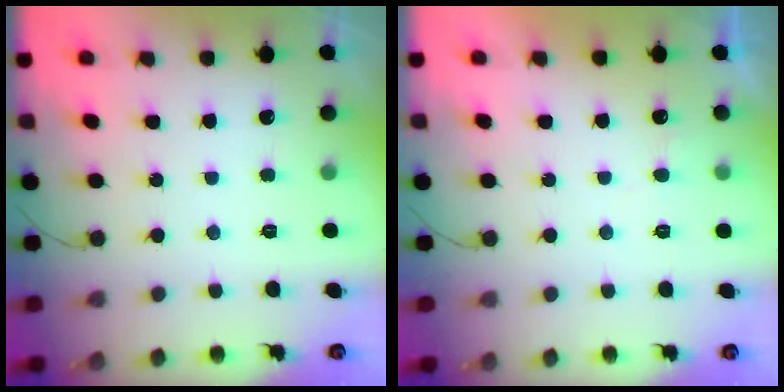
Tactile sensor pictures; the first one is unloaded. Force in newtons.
{"total": 4.0, "press": 4.0, "slide": 0.2}